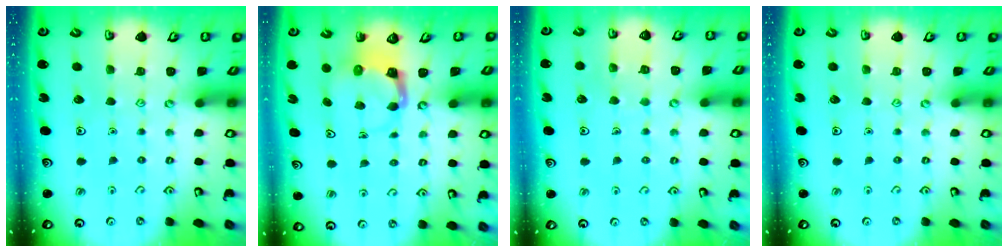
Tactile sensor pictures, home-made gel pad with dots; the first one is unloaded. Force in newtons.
{"total": 3.8, "press": 3.8, "slide": 0.5}
{"total": 4.6, "press": 4.6, "slide": 0.3}
{"total": 0.0}